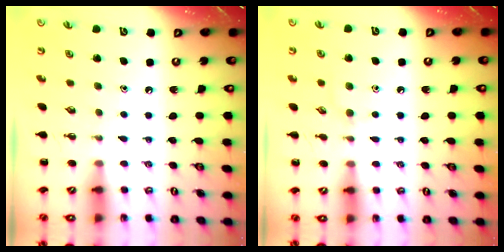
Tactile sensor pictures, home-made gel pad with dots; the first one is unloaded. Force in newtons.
{"total": 2.8, "press": 2.7, "slide": 0.9}